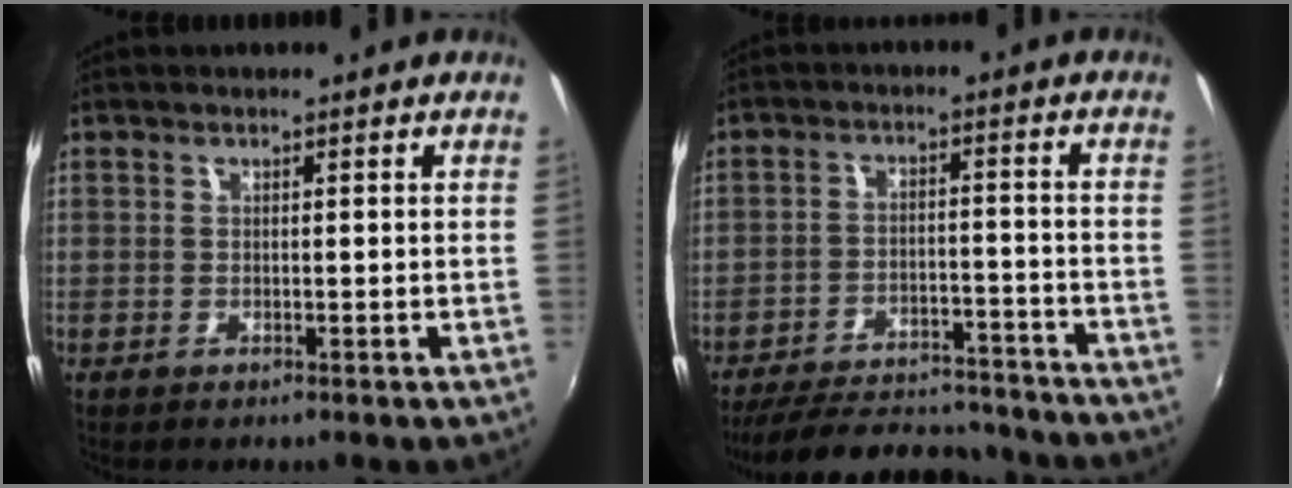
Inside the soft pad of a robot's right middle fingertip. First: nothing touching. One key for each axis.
{"total": 18.5, "fx": -16.3, "fy": 5.8, "fz": 6.5, "tx": -0.141, "ty": 0.018, "tz": -0.218}